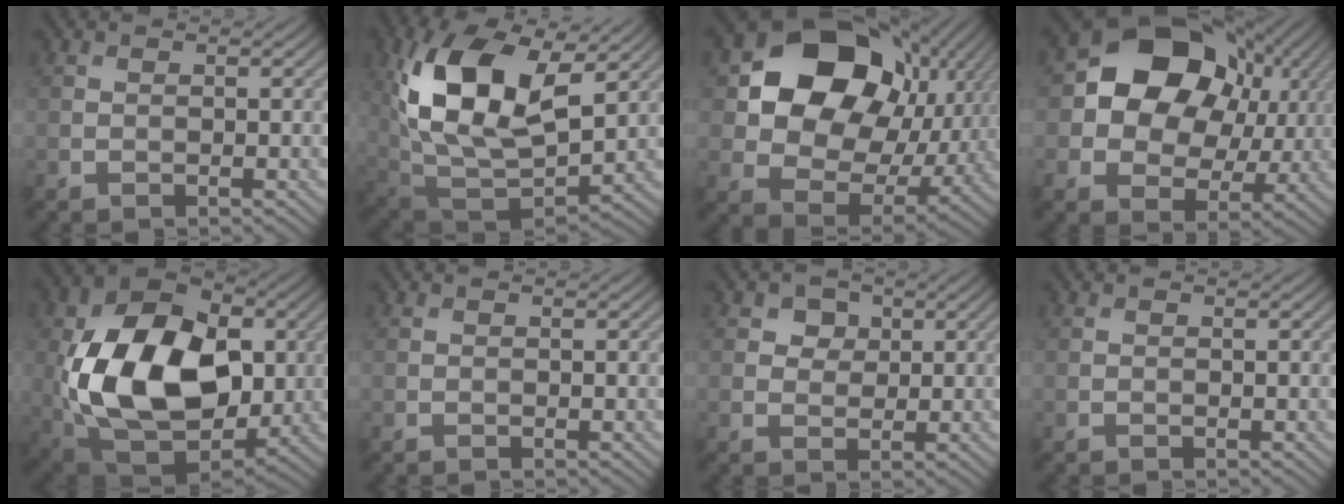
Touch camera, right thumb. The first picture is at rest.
{"total": 16.8, "force": [5.0, 9.3, 13.1], "torque": [-0.273, -0.004, 0.098]}
{"total": 17.2, "force": [4.8, 13.2, 9.9], "torque": [-0.186, -0.002, 0.105]}
{"total": 14.6, "force": [3.6, 11.4, 8.3], "torque": [-0.144, 0.011, 0.057]}
{"total": 19.6, "force": [0.0, 13.2, 14.4], "torque": [-0.300, -0.018, 0.007]}
{"total": 0.0}
{"total": 3.0, "force": [1.2, 2.4, 1.2], "torque": [-0.024, -0.006, 0.019]}
{"total": 0.0}